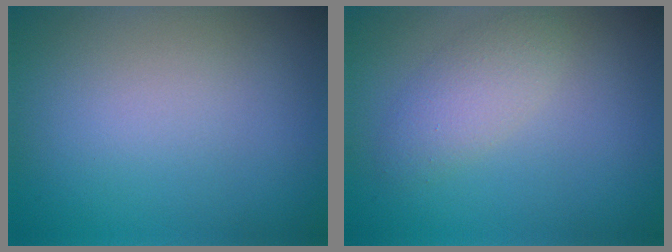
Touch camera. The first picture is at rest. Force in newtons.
{"total": 2.4, "press": 2.4, "slide": 0.1}